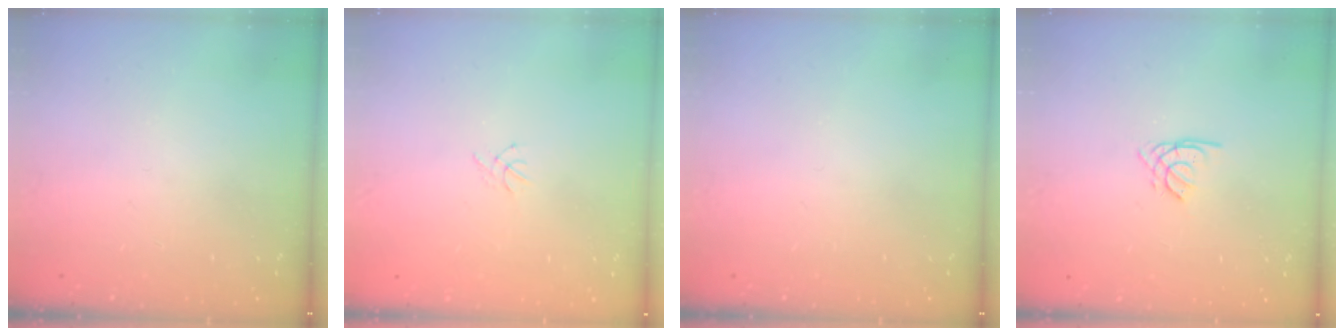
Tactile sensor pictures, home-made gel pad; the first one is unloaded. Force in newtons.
{"total": 0.5, "press": 0.4, "slide": 0.3}
{"total": 0.0}
{"total": 1.1, "press": 1.1, "slide": 0.3}